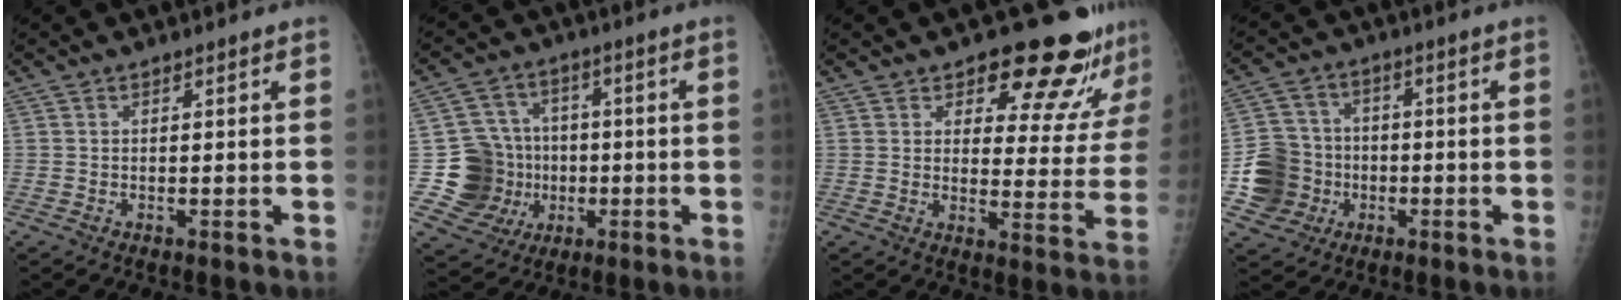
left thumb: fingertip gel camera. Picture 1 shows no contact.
{"total": 11.7, "force": [-1.1, 11.3, 2.8], "torque": [-0.007, 0.018, -0.011]}
{"total": 14.7, "force": [11.8, 5.5, 6.9], "torque": [-0.031, -0.086, 0.138]}
{"total": 10.6, "force": [-2.3, 9.9, 3.0], "torque": [-0.025, 0.016, -0.039]}